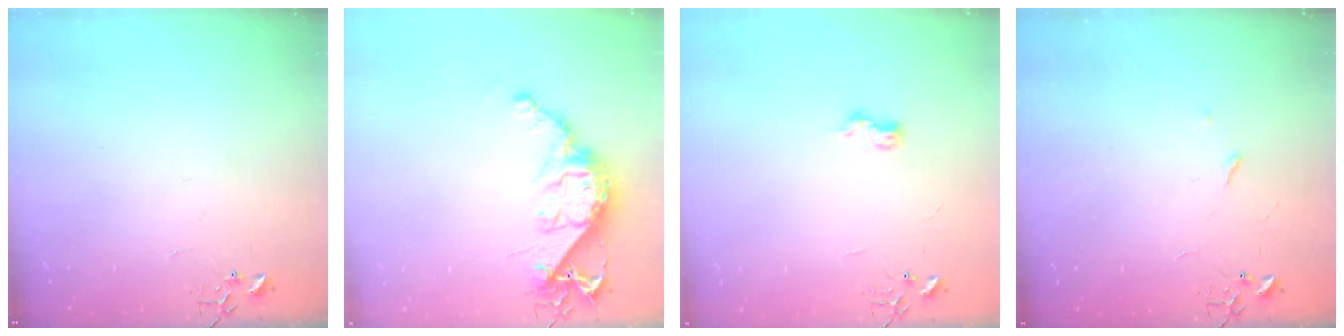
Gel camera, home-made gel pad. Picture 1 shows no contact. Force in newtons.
{"total": 12.8, "press": 12.7, "slide": 1.0}
{"total": 6.3, "press": 6.3, "slide": 0.8}
{"total": 2.9, "press": 2.8, "slide": 0.5}